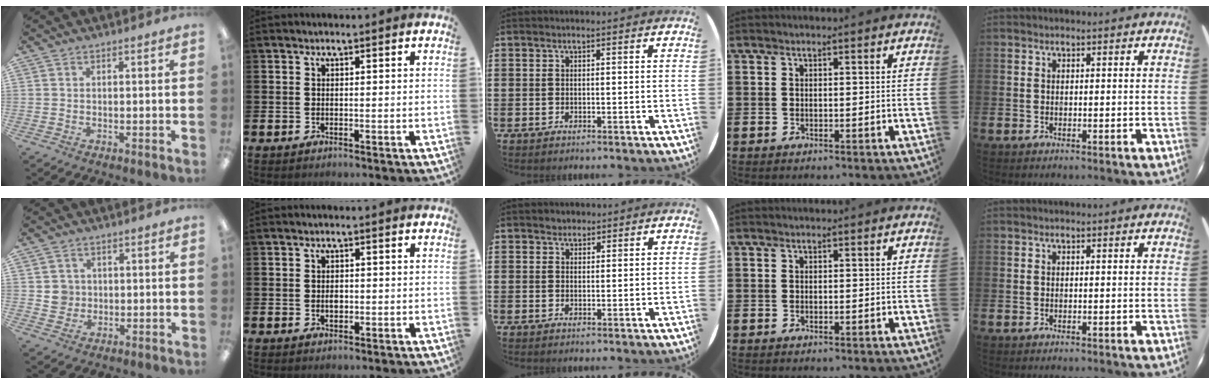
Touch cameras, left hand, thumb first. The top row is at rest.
{"thumb": {"total": 3.9, "force": [0.8, 3.9, 0.3], "torque": [0.007, -0.002, 0.009]}, "index": {"total": 1.3, "force": [0.0, 0.9, 0.9], "torque": [-0.006, 0.002, -0.005]}, "middle": {"total": 1.4, "force": [1.3, 0.6, -0.1], "torque": [0.000, 0.003, 0.026]}}